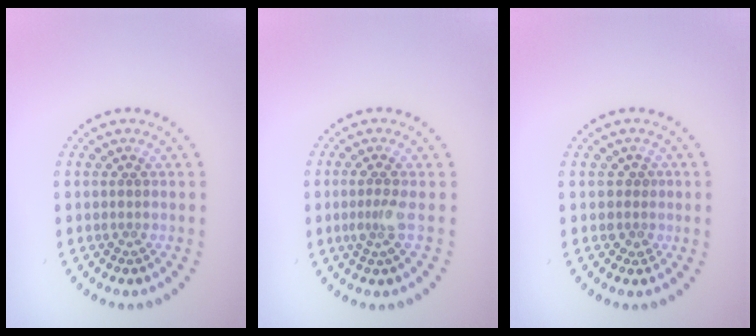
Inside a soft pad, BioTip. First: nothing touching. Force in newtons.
{"total": 1.8, "press": 1.4, "slide": 1.1}
{"total": 1.5, "press": 1.1, "slide": 1.0}